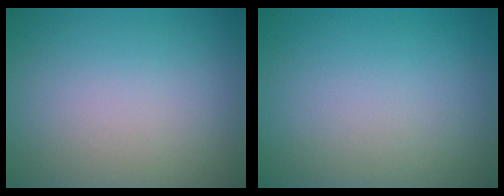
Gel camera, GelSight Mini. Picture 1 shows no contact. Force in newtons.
{"total": 0.0}